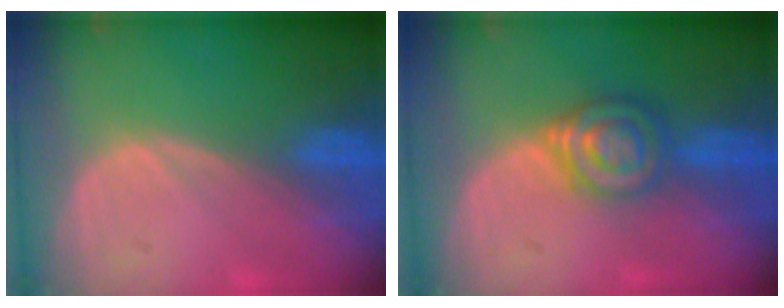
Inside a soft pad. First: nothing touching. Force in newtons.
{"total": 6.5, "press": 5.7, "slide": 3.2}